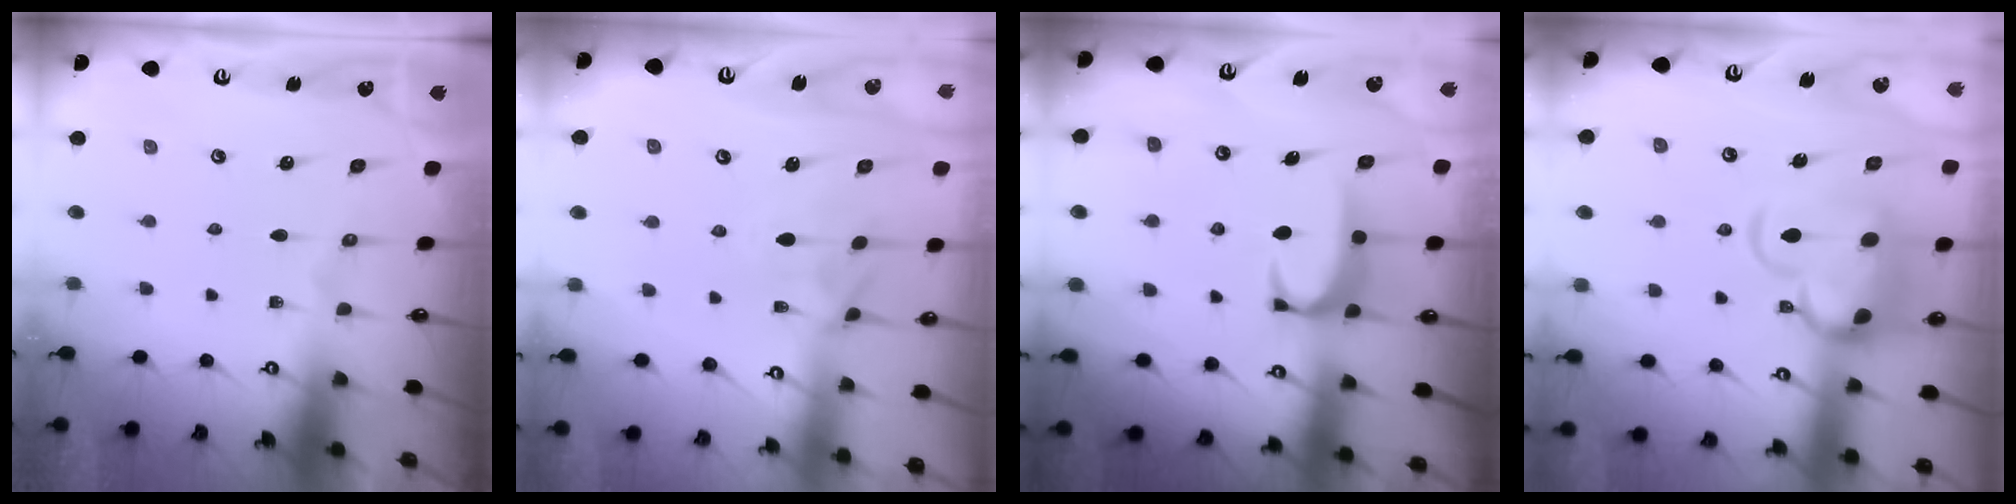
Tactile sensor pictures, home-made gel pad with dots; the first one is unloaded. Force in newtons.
{"total": 1.4, "press": 1.1, "slide": 0.9}
{"total": 2.0, "press": 1.9, "slide": 0.6}
{"total": 8.4, "press": 8.2, "slide": 1.8}